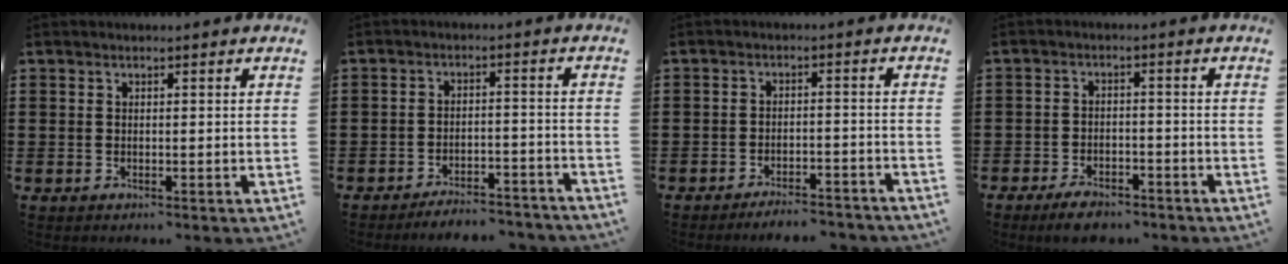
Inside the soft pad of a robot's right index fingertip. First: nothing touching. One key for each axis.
{"total": 4.2, "fx": -4.2, "fy": 0.2, "fz": 0.6, "tx": -0.013, "ty": 0.003, "tz": -0.085}
{"total": 3.5, "fx": -3.4, "fy": 0.1, "fz": 0.6, "tx": -0.013, "ty": 0.002, "tz": -0.070}
{"total": 3.4, "fx": -3.2, "fy": 0.9, "fz": 0.9, "tx": -0.017, "ty": 0.011, "tz": -0.062}